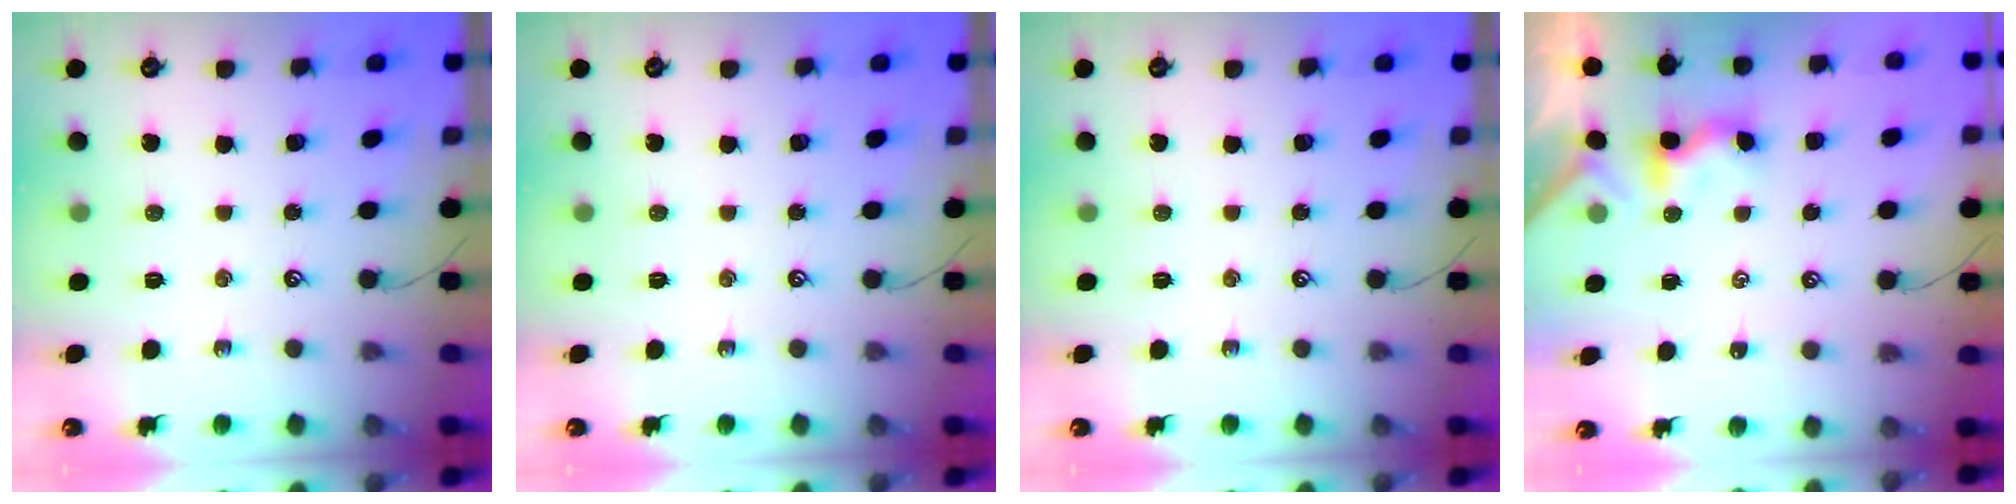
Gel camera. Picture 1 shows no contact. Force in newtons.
{"total": 0.0}
{"total": 0.0}
{"total": 1.7, "press": 1.6, "slide": 0.5}